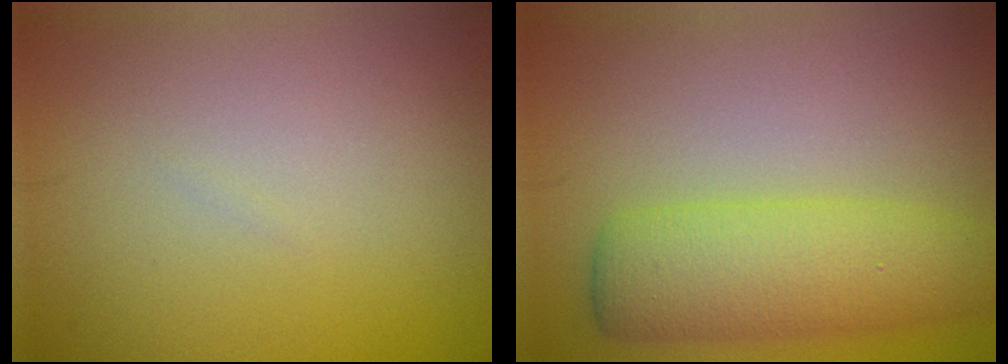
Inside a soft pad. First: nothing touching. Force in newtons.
{"total": 6.0, "press": 6.0, "slide": 0.1}